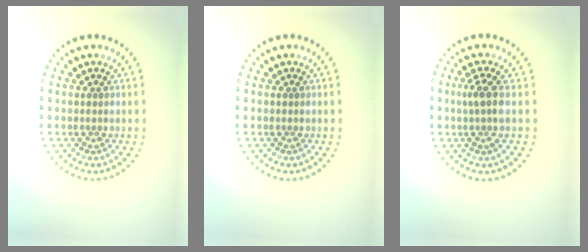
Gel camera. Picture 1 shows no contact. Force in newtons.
{"total": 0.0}
{"total": 2.2, "press": 1.7, "slide": 1.4}